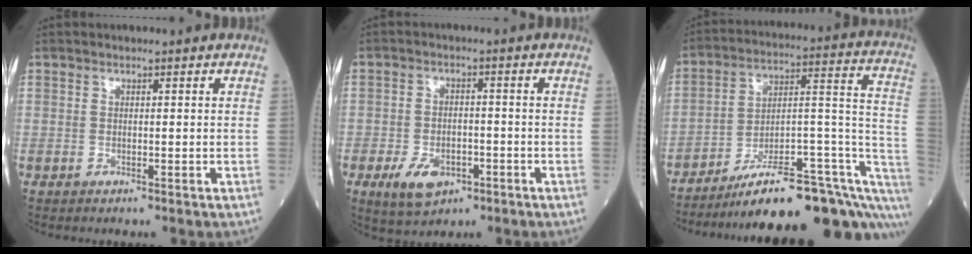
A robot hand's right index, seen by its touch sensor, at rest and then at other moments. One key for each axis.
{"total": 6.9, "fx": -3.3, "fy": 3.9, "fz": 4.6, "tx": -0.087, "ty": -0.004, "tz": -0.050}
{"total": 23.6, "fx": -17.2, "fy": 4.4, "fz": 15.5, "tx": -0.141, "ty": 0.034, "tz": -0.252}